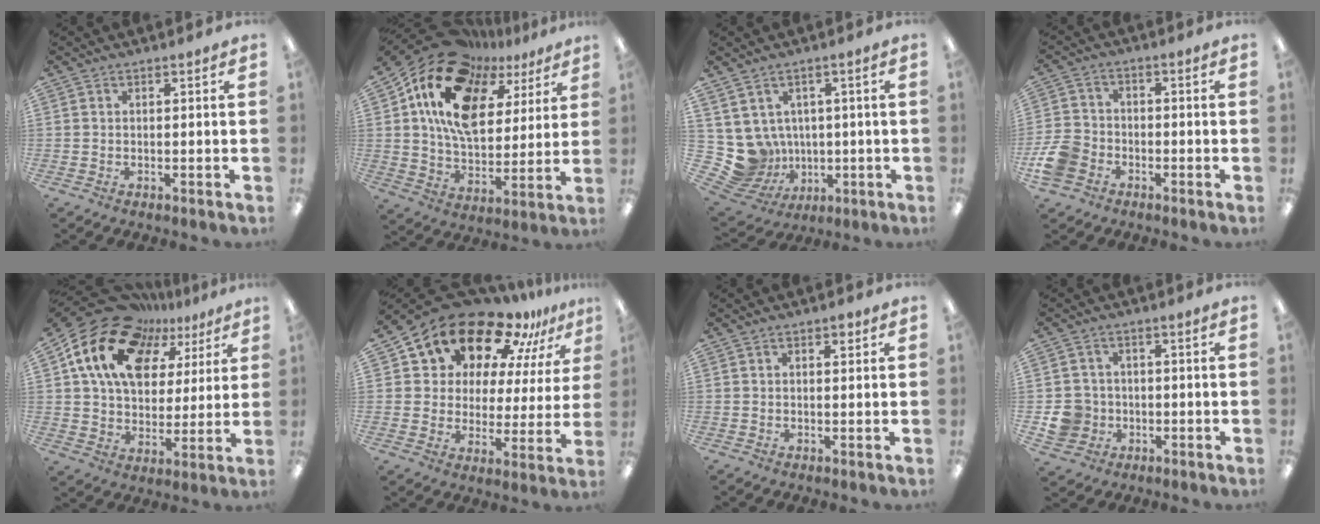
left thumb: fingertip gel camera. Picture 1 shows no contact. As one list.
[{"total": 18.9, "force": [10.4, 11.5, 10.9], "torque": [-0.218, -0.050, 0.185]}, {"total": 8.5, "force": [1.1, 8.3, 1.9], "torque": [-0.090, -0.020, 0.032]}, {"total": 7.4, "force": [-3.6, 5.5, 3.4], "torque": [-0.082, 0.021, -0.069]}, {"total": 20.3, "force": [11.7, 13.5, 9.6], "torque": [-0.194, -0.058, 0.210]}, {"total": 17.1, "force": [12.6, 9.8, 6.0], "torque": [-0.118, -0.093, 0.222]}, {"total": 2.1, "force": [0.8, 1.2, 1.5], "torque": [-0.014, -0.001, 0.009]}, {"total": 7.0, "force": [-1.4, 6.5, 2.0], "torque": [-0.047, 0.018, -0.021]}]